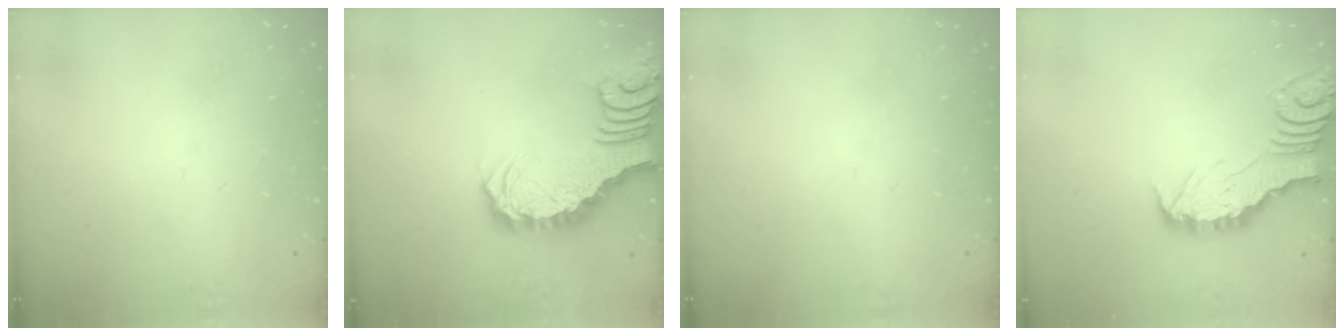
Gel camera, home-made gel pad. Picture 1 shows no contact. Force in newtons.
{"total": 3.4, "press": 3.3, "slide": 0.8}
{"total": 0.0}
{"total": 3.0, "press": 3.0, "slide": 0.3}